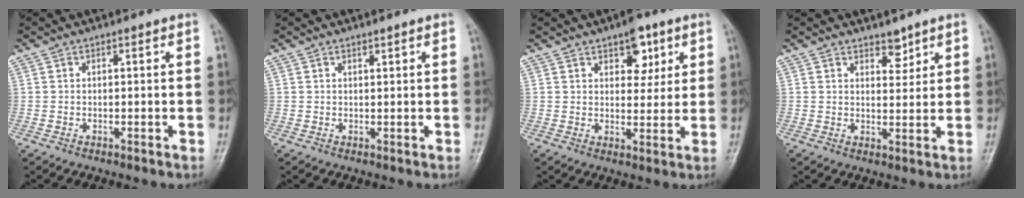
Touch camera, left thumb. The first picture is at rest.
{"total": 0.8, "force": [0.6, 0.2, 0.5], "torque": [-0.006, -0.004, 0.011]}
{"total": 6.9, "force": [3.7, 3.9, 4.3], "torque": [-0.026, -0.016, 0.048]}
{"total": 3.3, "force": [2.5, 1.7, 1.3], "torque": [-0.002, -0.019, 0.040]}